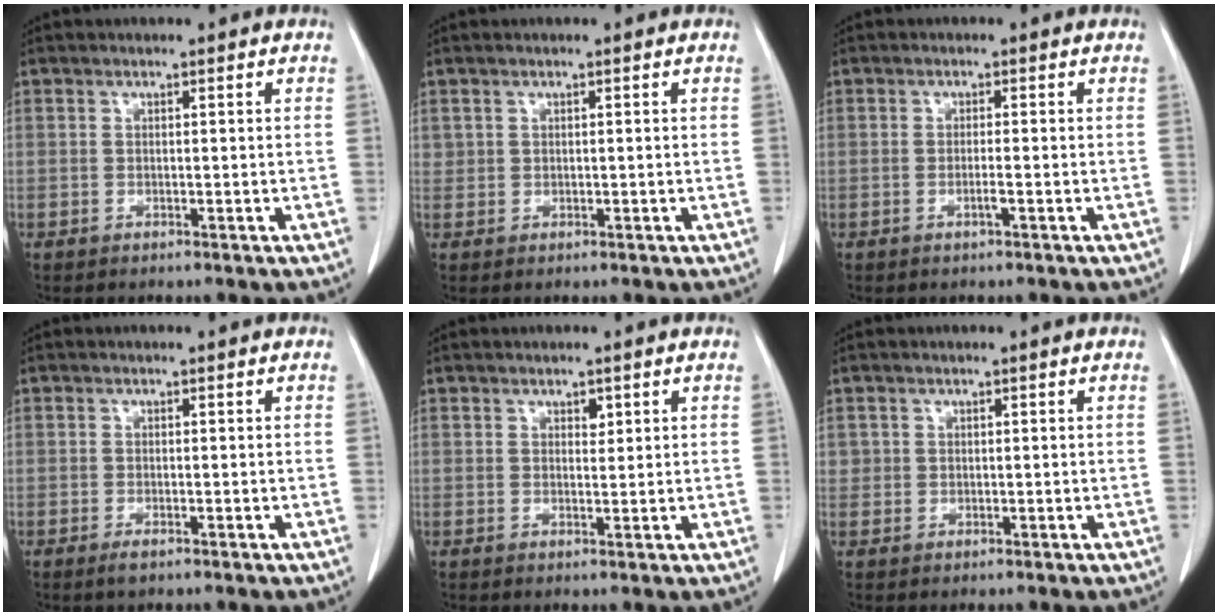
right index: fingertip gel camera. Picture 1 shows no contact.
{"total": 0.7, "force": [0.3, 0.7, 0.1], "torque": [0.010, 0.004, 0.003]}
{"total": 1.4, "force": [-0.6, -0.1, 1.2], "torque": [-0.025, -0.001, -0.011]}
{"total": 1.2, "force": [-0.8, 0.3, 0.8], "torque": [-0.018, -0.004, -0.010]}
{"total": 1.2, "force": [0.6, 0.7, 0.7], "torque": [-0.007, -0.004, 0.009]}
{"total": 1.2, "force": [0.2, 1.2, 0.1], "torque": [0.009, 0.003, 0.000]}